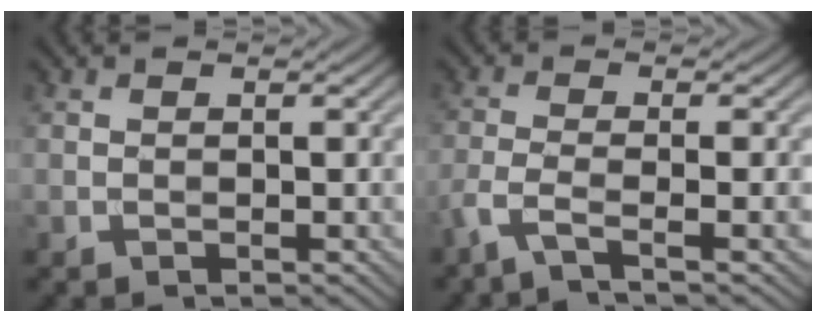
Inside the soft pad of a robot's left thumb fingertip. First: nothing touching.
{"total": 4.5, "force": [-2.6, 0.9, 3.6], "torque": [-0.066, -0.002, -0.071]}